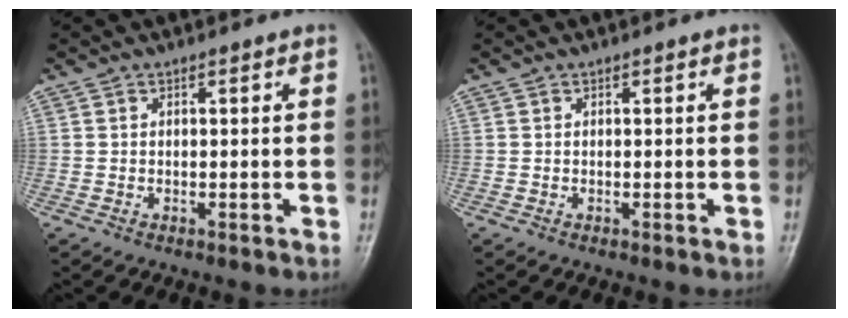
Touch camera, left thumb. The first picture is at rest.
{"total": 0.0}